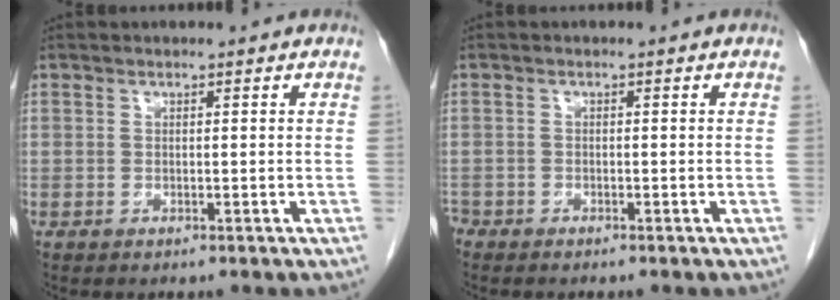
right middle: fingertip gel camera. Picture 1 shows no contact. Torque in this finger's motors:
{"motor_torque": [-0.01, -0.10, -0.01, -0.02]}